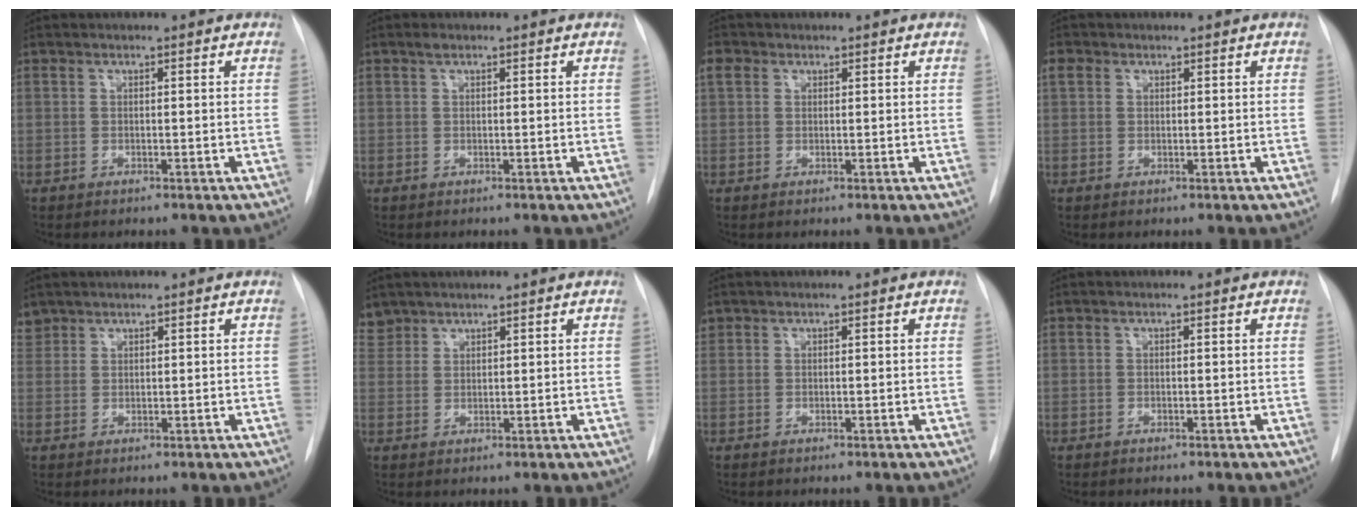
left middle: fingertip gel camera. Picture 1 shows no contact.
{"total": 0.6, "force": [0.4, 0.3, 0.3], "torque": [-0.008, 0.006, 0.008]}
{"total": 1.8, "force": [0.9, 1.5, 0.7], "torque": [-0.015, 0.013, 0.014]}
{"total": 1.5, "force": [0.7, 1.2, 0.5], "torque": [-0.011, 0.012, 0.011]}
{"total": 2.3, "force": [2.0, 1.1, -0.2], "torque": [0.006, 0.011, 0.039]}
{"total": 3.0, "force": [2.6, 1.4, -0.3], "torque": [0.011, 0.010, 0.053]}
{"total": 0.8, "force": [0.6, 0.6, 0.0], "torque": [0.003, 0.012, 0.010]}
{"total": 0.0}